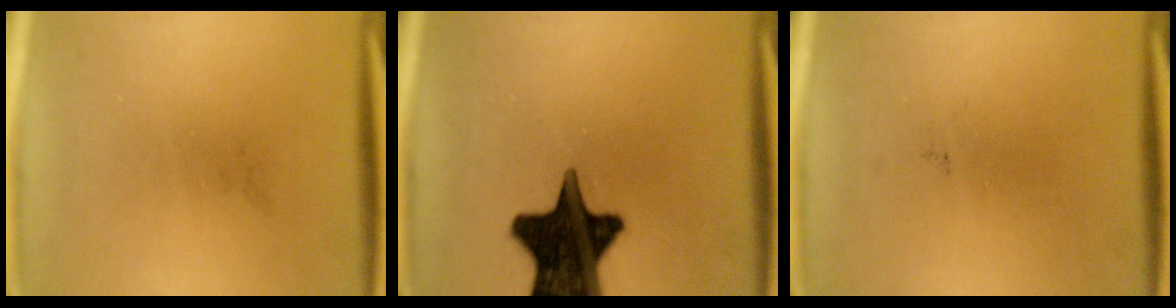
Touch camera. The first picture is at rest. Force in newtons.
{"total": 19.4}
{"total": 0.0}